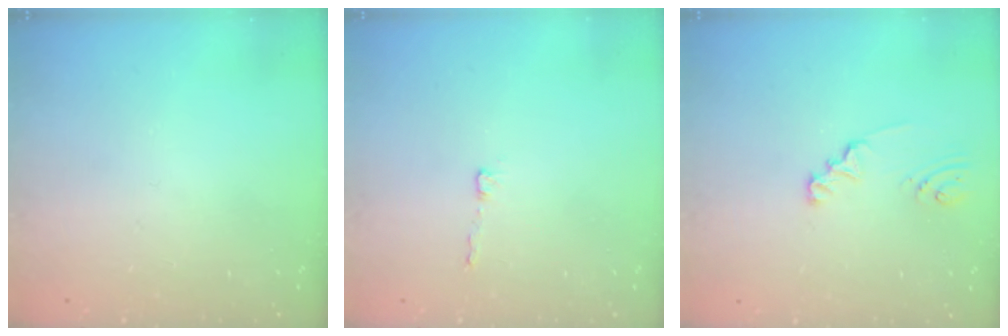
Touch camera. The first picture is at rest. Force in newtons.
{"total": 2.1, "press": 2.1, "slide": 0.2}
{"total": 2.3, "press": 2.3, "slide": 0.2}